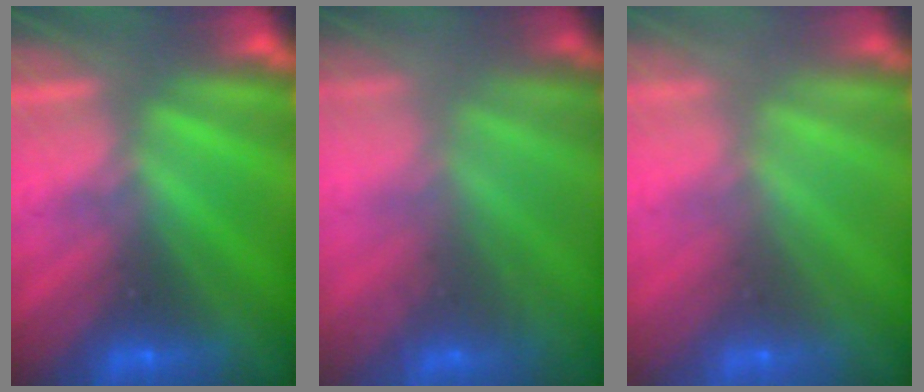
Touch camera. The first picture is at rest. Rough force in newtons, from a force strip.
{"total": 6.9}
{"total": 8.3}